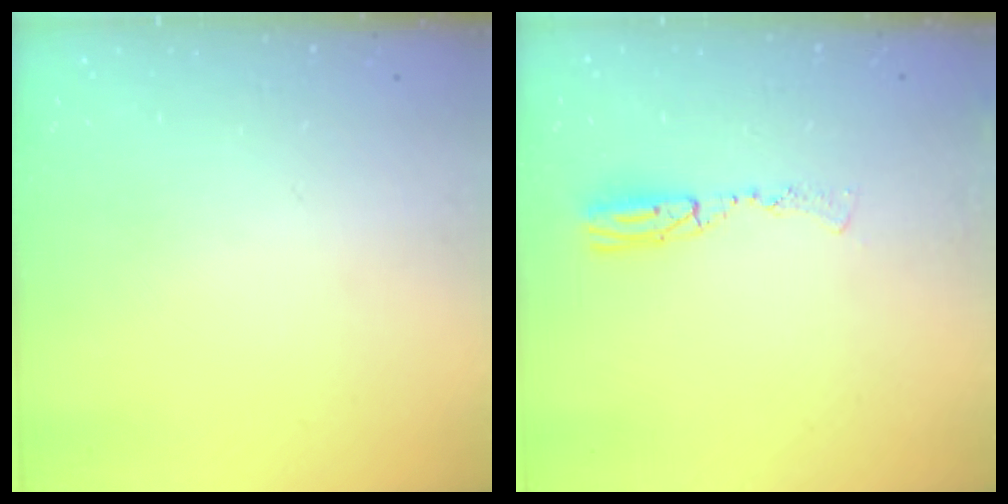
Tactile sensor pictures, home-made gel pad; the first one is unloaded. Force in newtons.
{"total": 6.9, "press": 6.7, "slide": 1.8}